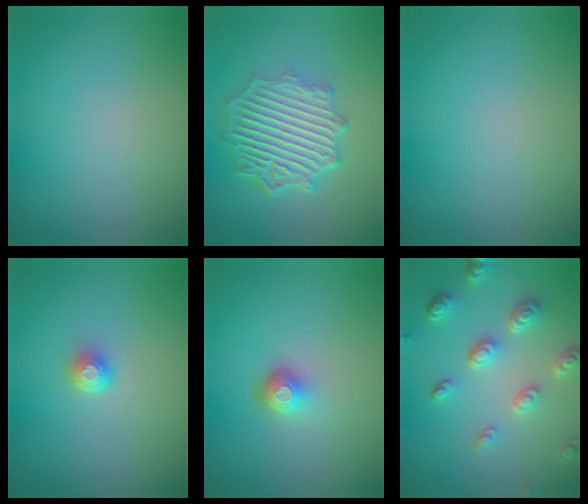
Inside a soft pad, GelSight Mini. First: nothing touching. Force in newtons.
{"total": 7.1, "press": 5.3, "slide": 4.7}
{"total": 0.0}
{"total": 1.6, "press": 1.2, "slide": 1.0}
{"total": 2.0, "press": 1.4, "slide": 1.4}
{"total": 5.0, "press": 3.8, "slide": 3.2}